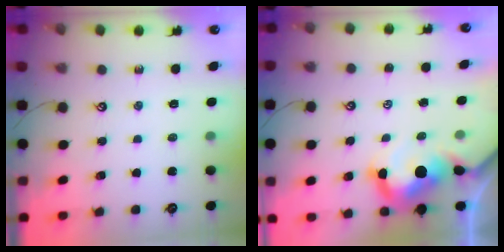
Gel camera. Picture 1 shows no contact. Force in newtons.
{"total": 9.0, "press": 8.9, "slide": 1.6}